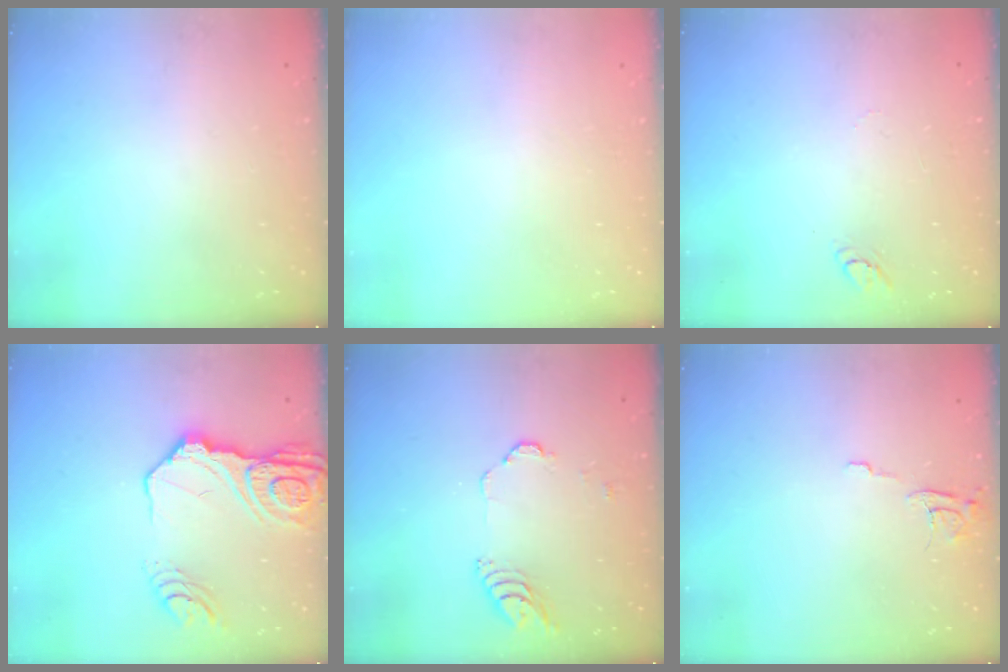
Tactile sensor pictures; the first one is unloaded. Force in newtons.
{"total": 0.0}
{"total": 3.6, "press": 3.6, "slide": 0.3}
{"total": 17.1, "press": 17.0, "slide": 2.0}
{"total": 5.3, "press": 5.3, "slide": 0.6}
{"total": 6.3, "press": 6.3, "slide": 0.5}